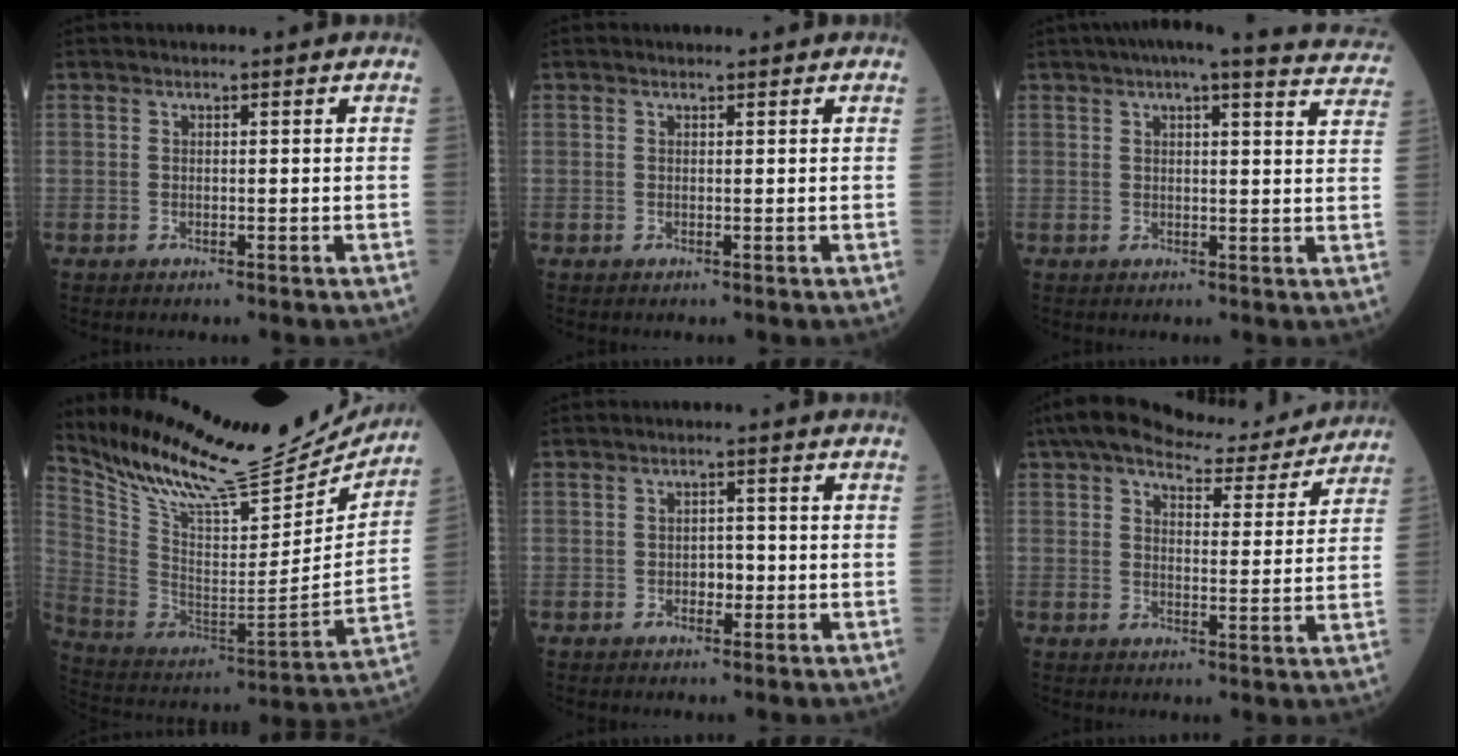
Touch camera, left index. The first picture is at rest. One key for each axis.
{"total": 0.9, "fx": 0.8, "fy": 0.1, "fz": 0.2, "tx": -0.006, "ty": 0.006, "tz": 0.013}
{"total": 16.9, "fx": 15.2, "fy": 2.0, "fz": 7.2, "tx": -0.086, "ty": -0.007, "tz": 0.166}
{"total": 24.4, "fx": 22.5, "fy": 3.6, "fz": 8.6, "tx": -0.163, "ty": -0.058, "tz": 0.350}
{"total": 1.8, "fx": -0.5, "fy": 1.2, "fz": 1.3, "tx": -0.013, "ty": 0.003, "tz": -0.008}
{"total": 14.1, "fx": 12.8, "fy": 2.9, "fz": 5.3, "tx": -0.072, "ty": 0.011, "tz": 0.168}